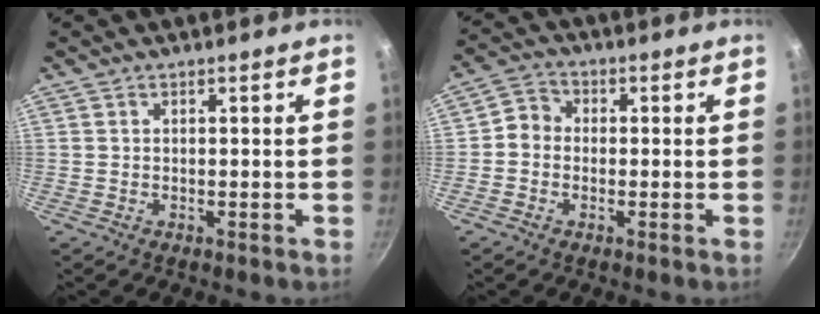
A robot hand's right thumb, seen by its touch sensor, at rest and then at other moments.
{"total": 4.7, "force": [-0.6, 4.0, 2.4], "torque": [-0.027, 0.015, -0.023]}